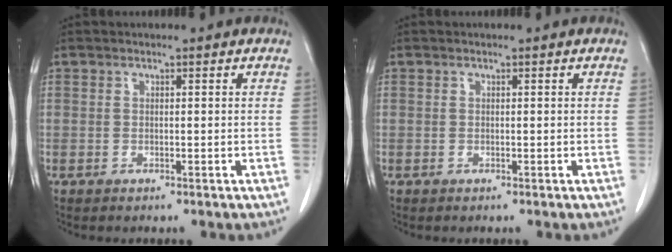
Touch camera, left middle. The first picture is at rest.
{"total": 0.0}